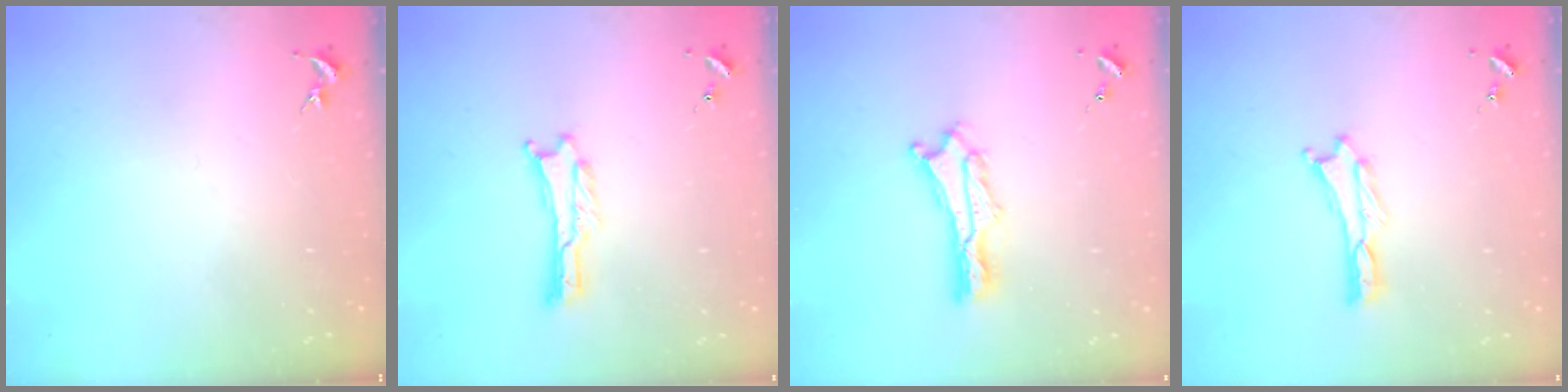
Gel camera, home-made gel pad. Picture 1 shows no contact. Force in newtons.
{"total": 0.0}
{"total": 2.2, "press": 2.2, "slide": 0.3}
{"total": 0.0}